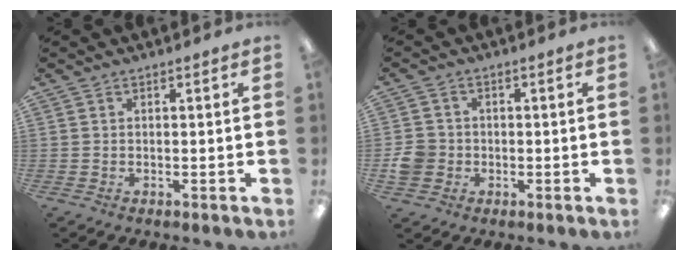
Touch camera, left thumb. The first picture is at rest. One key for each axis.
{"total": 5.4, "fx": -0.9, "fy": 4.9, "fz": 1.9, "tx": -0.033, "ty": 0.012, "tz": -0.015}